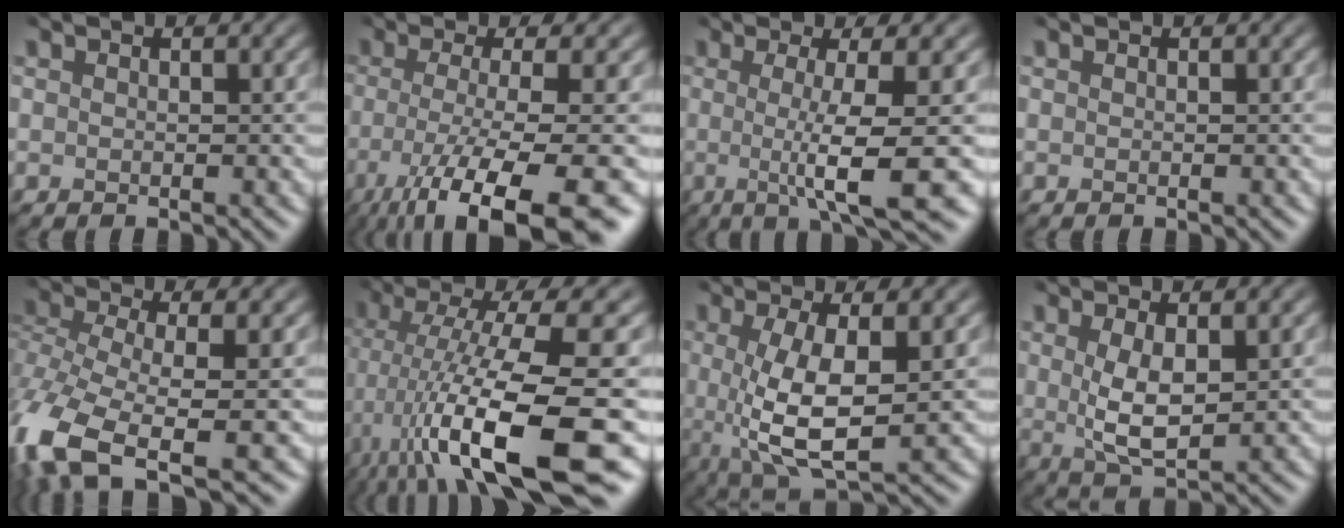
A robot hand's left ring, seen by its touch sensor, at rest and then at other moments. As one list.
[{"total": 11.8, "force": [-5.3, 2.9, 10.1], "torque": [-0.131, -0.022, -0.076]}, {"total": 7.5, "force": [-1.8, 1.0, 7.3], "torque": [-0.110, -0.004, -0.023]}, {"total": 0.0}, {"total": 10.6, "force": [-5.7, 4.3, 7.8], "torque": [-0.182, -0.022, -0.102]}, {"total": 14.7, "force": [-5.4, 3.2, 13.3], "torque": [-0.235, -0.021, -0.069]}, {"total": 7.3, "force": [-1.0, 2.4, 6.8], "torque": [-0.136, -0.011, -0.009]}, {"total": 4.0, "force": [0.4, 1.4, 3.7], "torque": [-0.080, -0.014, 0.019]}]